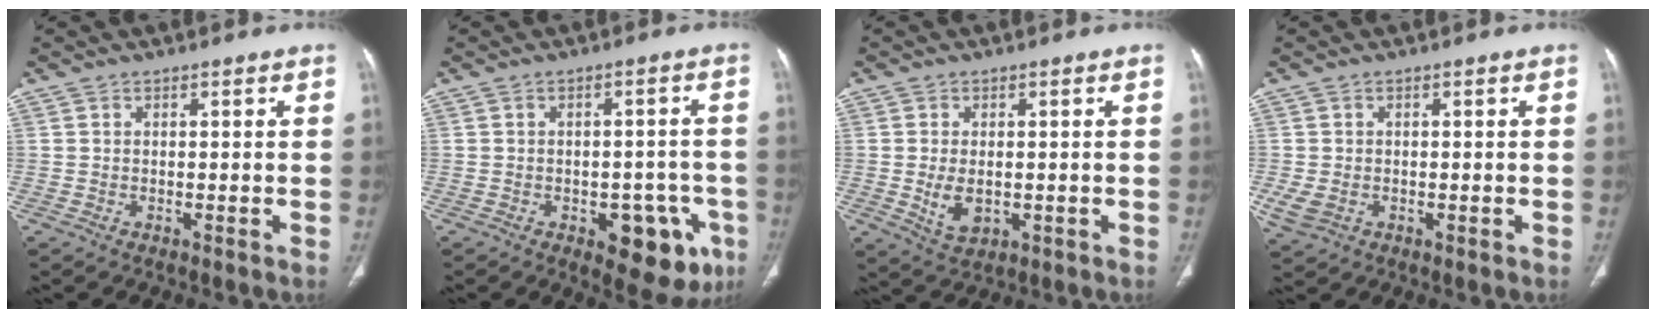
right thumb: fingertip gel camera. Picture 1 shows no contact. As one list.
[{"total": 11.9, "force": [-5.1, 6.2, 8.8], "torque": [-0.064, 0.019, -0.056]}, {"total": 5.2, "force": [-0.6, 3.3, 4.0], "torque": [-0.069, -0.010, -0.001]}, {"total": 3.6, "force": [-0.6, 2.8, 2.2], "torque": [-0.051, -0.002, -0.003]}]